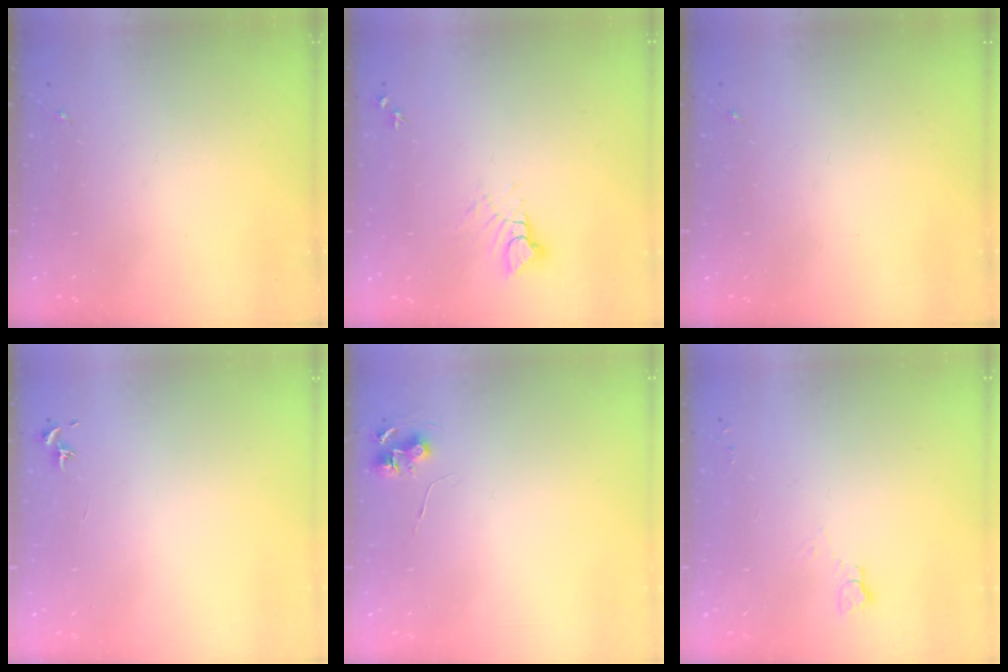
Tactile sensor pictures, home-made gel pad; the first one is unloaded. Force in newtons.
{"total": 4.4, "press": 4.4, "slide": 0.1}
{"total": 0.0}
{"total": 0.7, "press": 0.7, "slide": 0.3}
{"total": 6.0, "press": 6.0, "slide": 0.4}
{"total": 2.5, "press": 2.5, "slide": 0.2}